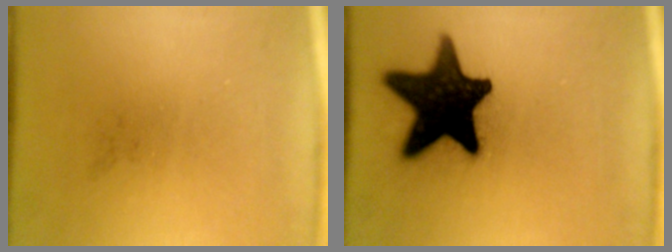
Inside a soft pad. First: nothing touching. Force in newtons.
{"total": 19.4}